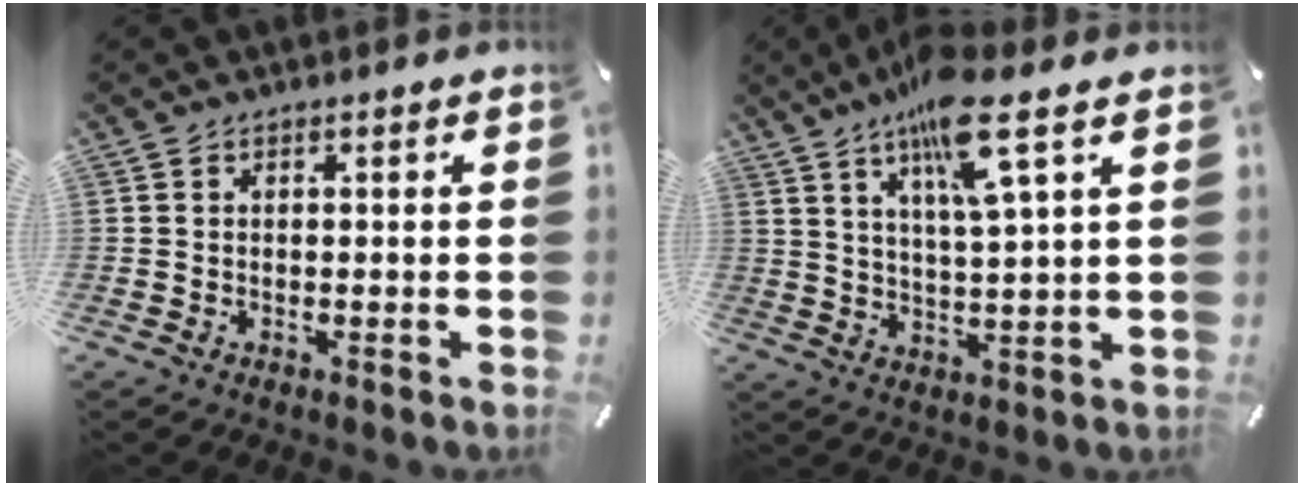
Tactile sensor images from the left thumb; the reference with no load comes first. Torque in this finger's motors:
{"motor_torque": [1.64, 1.57, 1.61, -1.16, 0.27]}